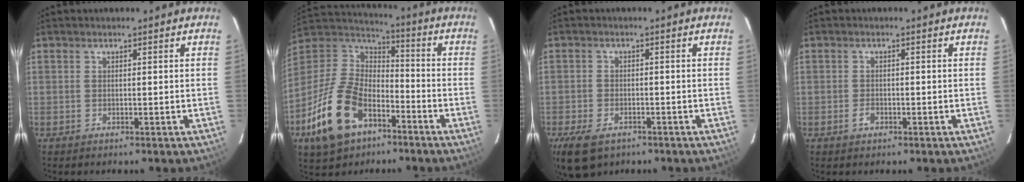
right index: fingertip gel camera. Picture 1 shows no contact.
{"total": 20.7, "force": [-10.1, 12.8, 12.8], "torque": [-0.292, -0.003, -0.171]}
{"total": 7.9, "force": [-4.9, 4.5, 4.3], "torque": [-0.109, -0.020, -0.083]}
{"total": 1.7, "force": [-0.9, 1.2, 0.8], "torque": [-0.016, 0.001, -0.014]}